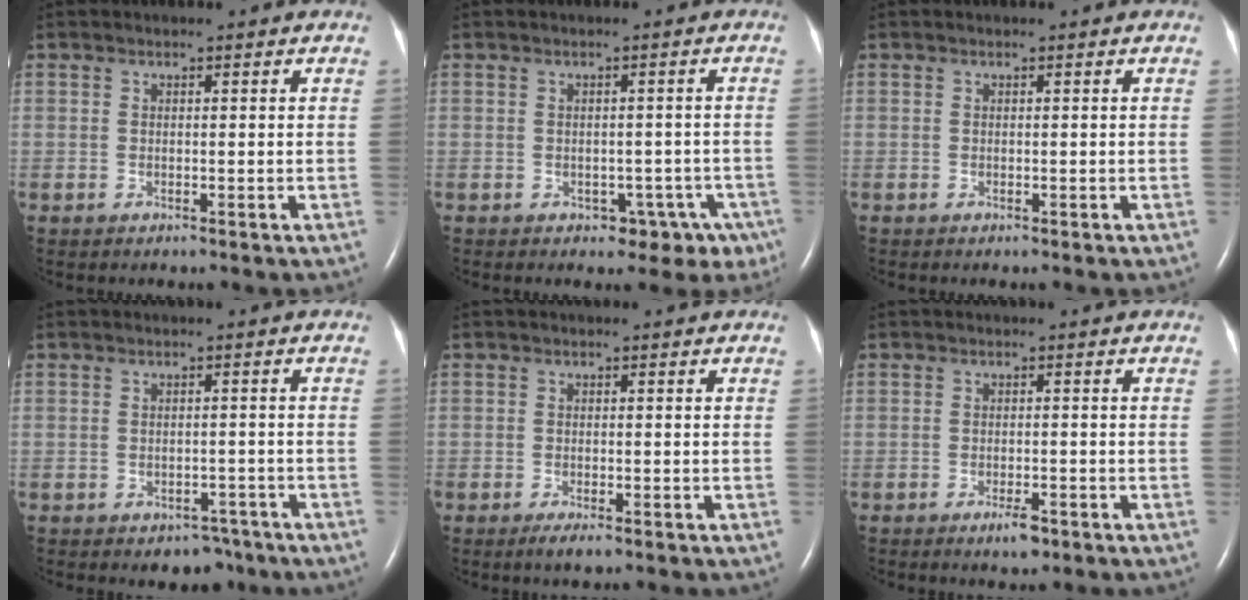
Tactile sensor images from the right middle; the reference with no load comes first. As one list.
[{"total": 5.6, "force": [-3.0, 4.1, 2.3], "torque": [-0.013, 0.014, -0.033]}, {"total": 0.0}, {"total": 3.7, "force": [-2.8, 2.3, 0.9], "torque": [-0.001, 0.008, -0.031]}, {"total": 1.9, "force": [-1.3, 0.4, 1.4], "torque": [-0.028, -0.004, -0.021]}, {"total": 2.3, "force": [-1.5, 0.5, 1.6], "torque": [-0.032, -0.002, -0.022]}]